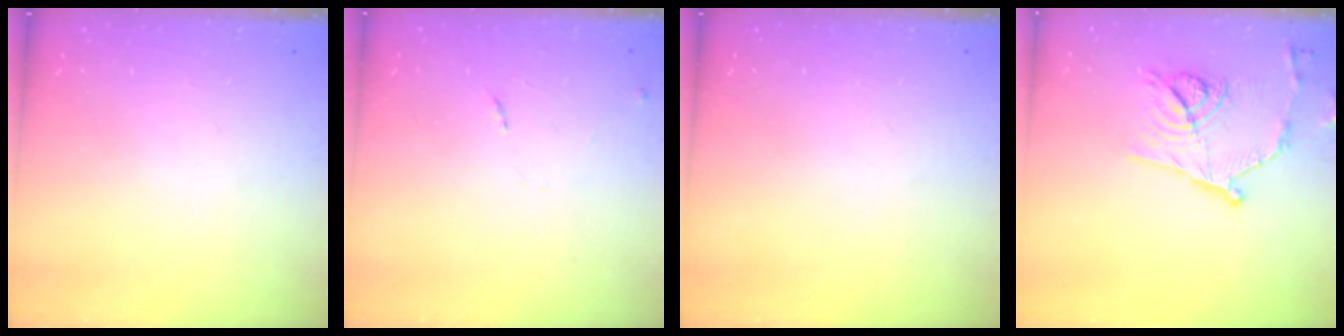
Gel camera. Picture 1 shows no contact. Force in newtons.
{"total": 7.6, "press": 7.6, "slide": 0.9}
{"total": 0.0}
{"total": 14.8, "press": 14.6, "slide": 2.2}